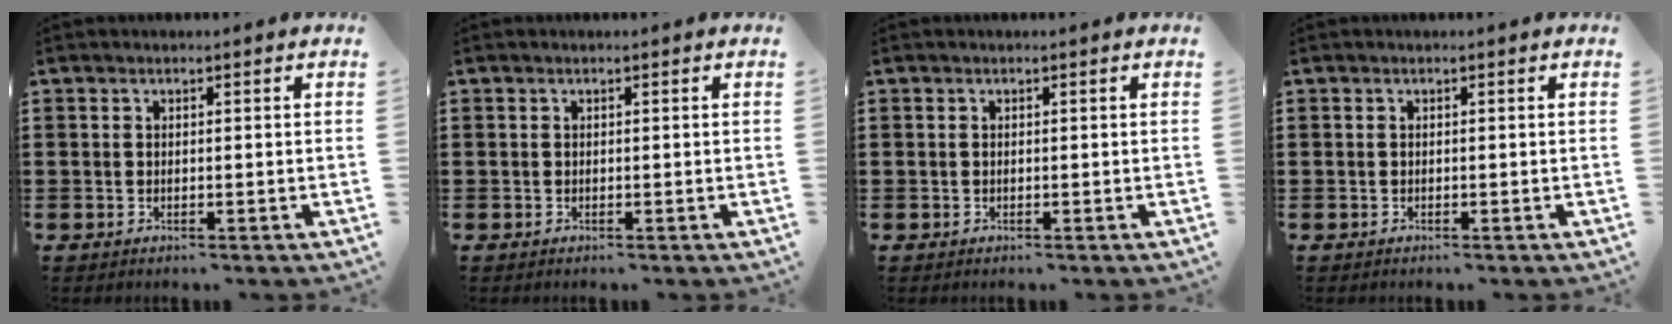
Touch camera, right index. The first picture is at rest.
{"total": 0.0}
{"total": 0.0}
{"total": 0.0}